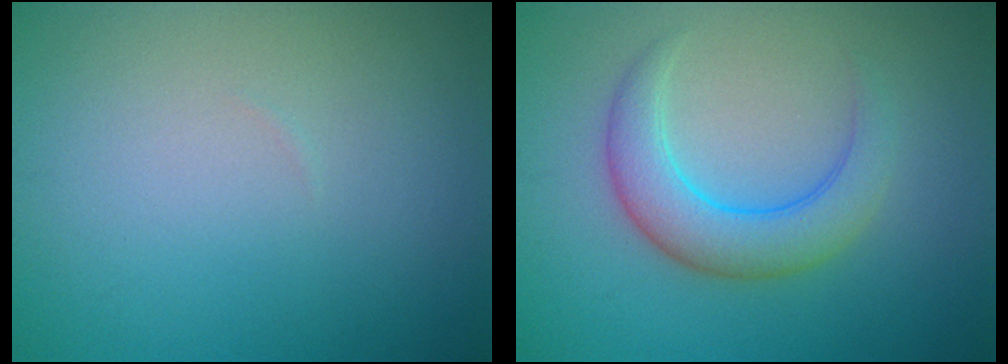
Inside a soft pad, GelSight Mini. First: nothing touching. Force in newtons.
{"total": 4.3, "press": 4.3, "slide": 0.2}